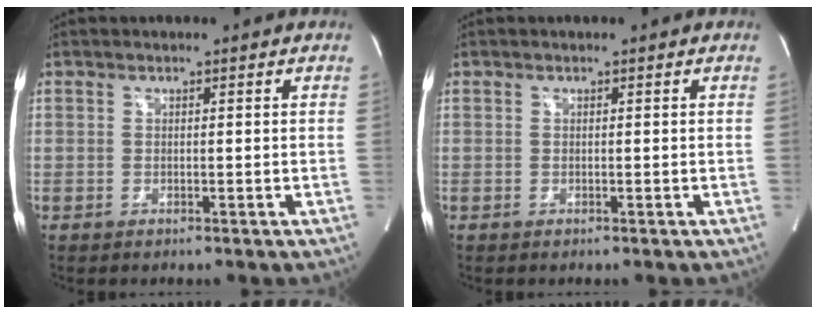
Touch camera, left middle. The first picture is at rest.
{"total": 0.0}